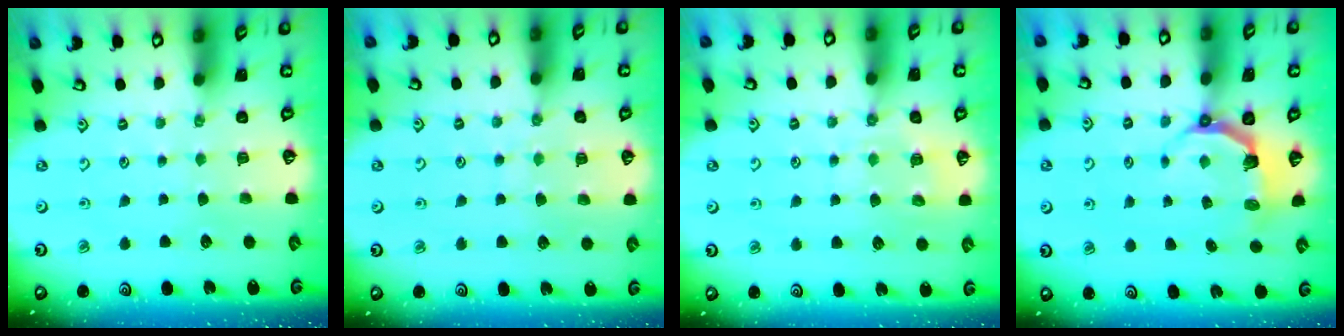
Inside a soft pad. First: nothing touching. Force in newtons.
{"total": 7.8, "press": 7.7, "slide": 0.7}
{"total": 7.8, "press": 7.8, "slide": 0.7}
{"total": 4.9, "press": 3.4, "slide": 3.6}